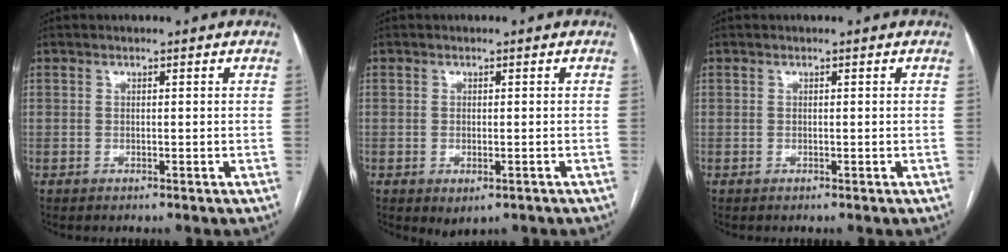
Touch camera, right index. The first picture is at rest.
{"total": 2.5, "force": [-1.2, 1.2, 1.8], "torque": [-0.024, -0.005, -0.005]}
{"total": 0.0}